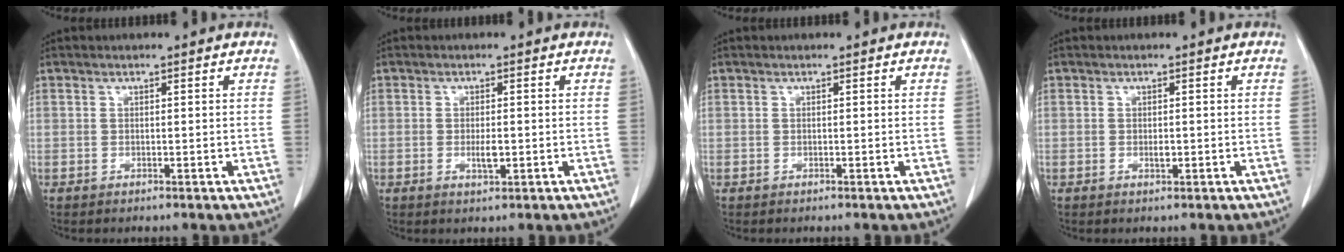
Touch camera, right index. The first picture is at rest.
{"total": 2.2, "force": [-0.4, 0.7, 2.1], "torque": [-0.040, -0.002, -0.005]}
{"total": 0.0}
{"total": 0.9, "force": [-0.2, 0.4, 0.8], "torque": [-0.015, -0.001, -0.002]}